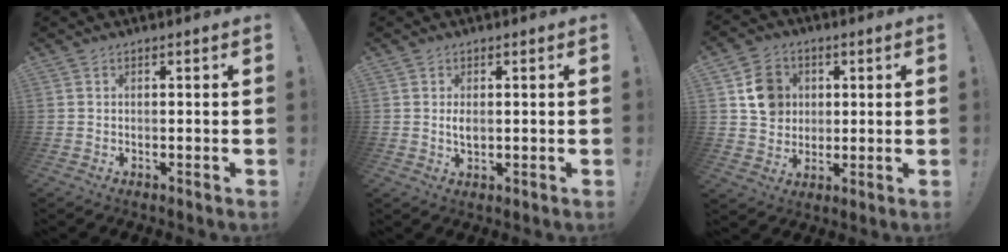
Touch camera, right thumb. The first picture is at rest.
{"total": 2.2, "force": [0.4, 1.2, 1.8], "torque": [-0.024, -0.002, 0.003]}
{"total": 10.0, "force": [2.7, 9.0, 3.4], "torque": [-0.038, -0.006, 0.059]}